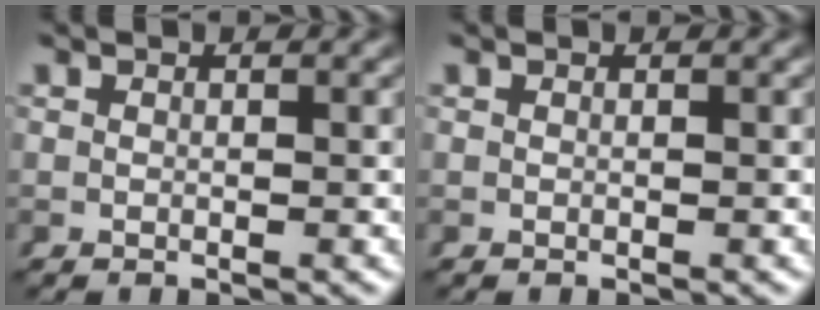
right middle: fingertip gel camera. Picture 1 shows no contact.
{"total": 0.0}